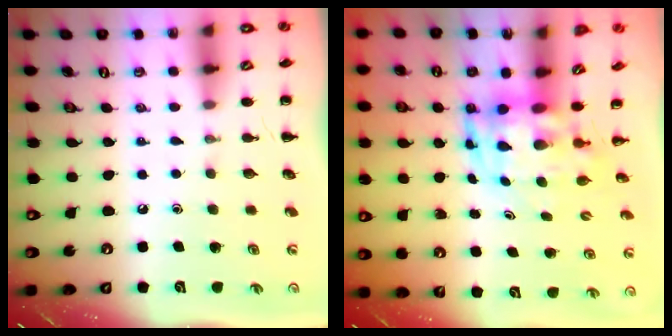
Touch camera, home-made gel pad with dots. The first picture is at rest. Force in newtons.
{"total": 4.5, "press": 4.3, "slide": 1.3}